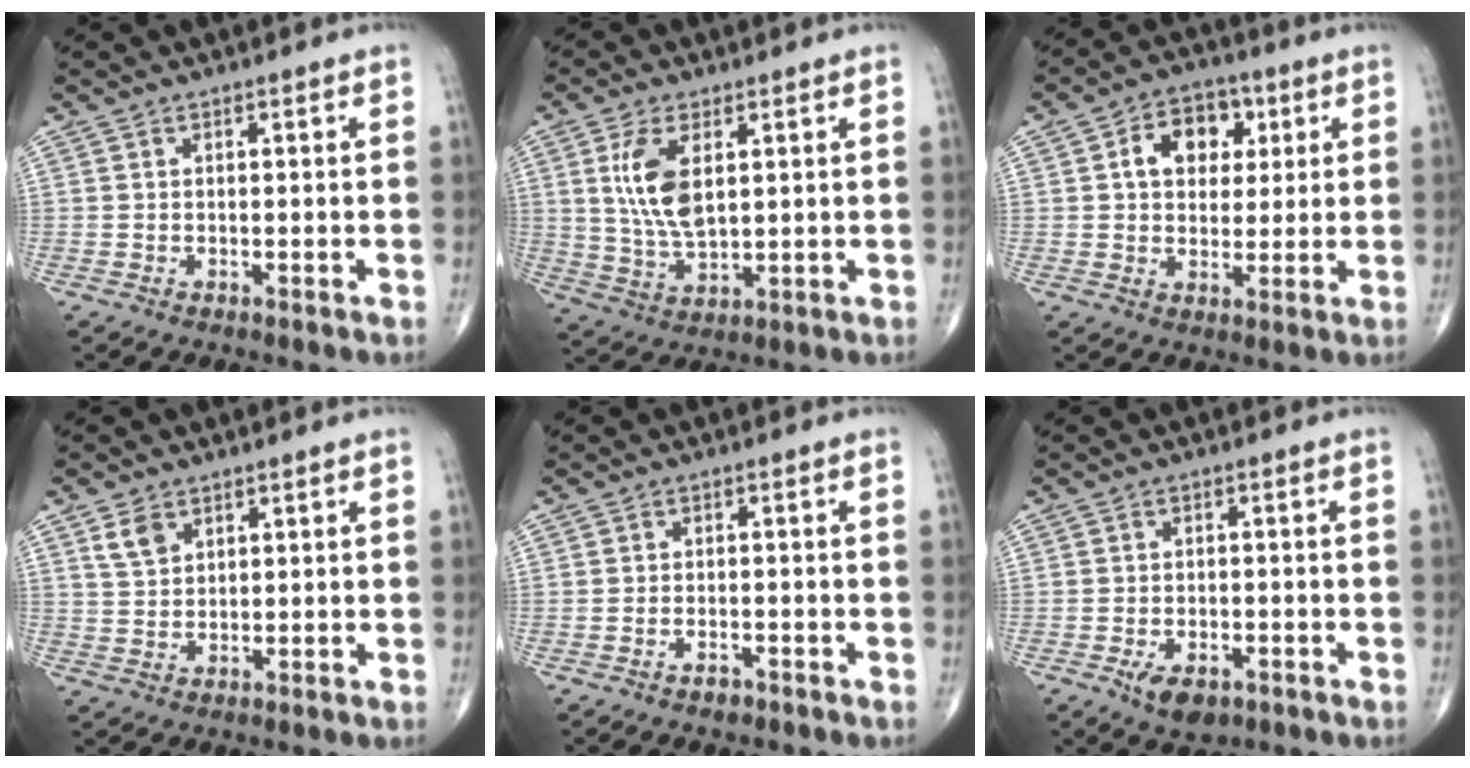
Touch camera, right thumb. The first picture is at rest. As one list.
[{"total": 9.7, "force": [2.6, 4.7, 8.1], "torque": [-0.158, -0.017, 0.056]}, {"total": 10.0, "force": [2.7, 7.3, 6.3], "torque": [-0.060, 0.004, 0.039]}, {"total": 3.8, "force": [2.2, 2.5, 1.9], "torque": [-0.028, -0.009, 0.048]}, {"total": 1.7, "force": [-1.2, 0.9, 0.8], "torque": [-0.013, 0.008, -0.017]}, {"total": 5.7, "force": [-2.7, 3.2, 3.8], "torque": [-0.061, 0.006, -0.038]}]